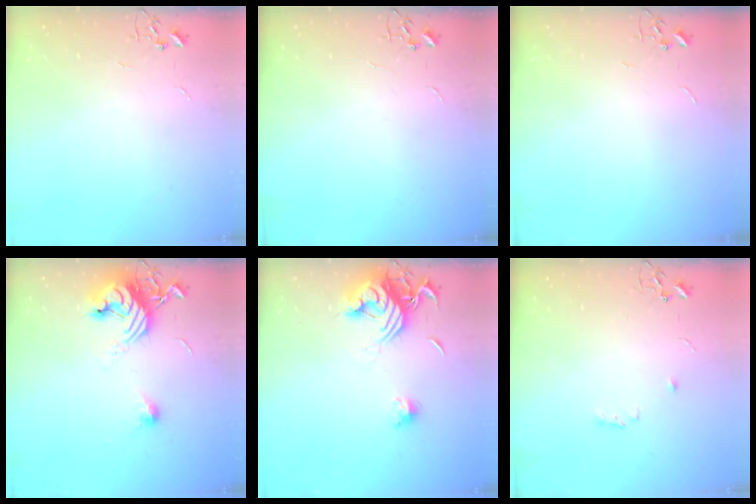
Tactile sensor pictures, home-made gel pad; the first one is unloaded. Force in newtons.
{"total": 0.0}
{"total": 0.0}
{"total": 13.9, "press": 13.8, "slide": 1.2}
{"total": 14.9, "press": 14.8, "slide": 1.3}
{"total": 4.0, "press": 3.8, "slide": 1.3}